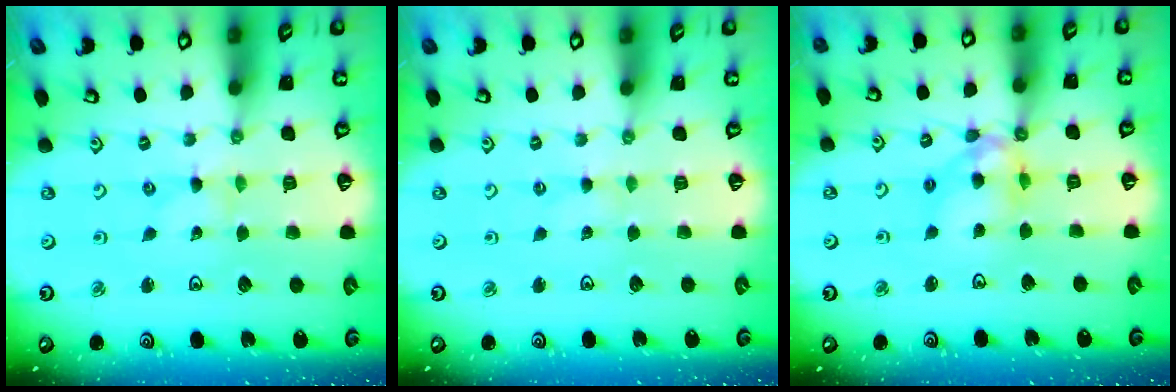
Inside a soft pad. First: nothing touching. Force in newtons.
{"total": 0.0}
{"total": 11.3, "press": 11.2, "slide": 1.2}